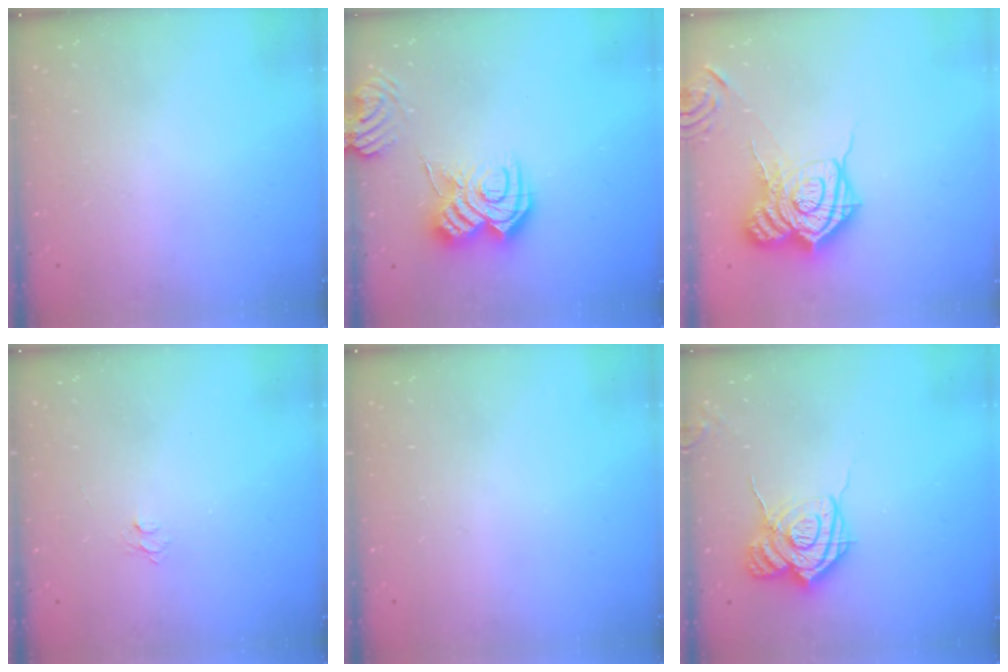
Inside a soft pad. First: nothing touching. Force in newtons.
{"total": 11.6, "press": 11.5, "slide": 1.1}
{"total": 20.2, "press": 20.1, "slide": 1.2}
{"total": 3.8, "press": 3.8, "slide": 0.3}
{"total": 0.0}
{"total": 13.5, "press": 13.4, "slide": 1.4}